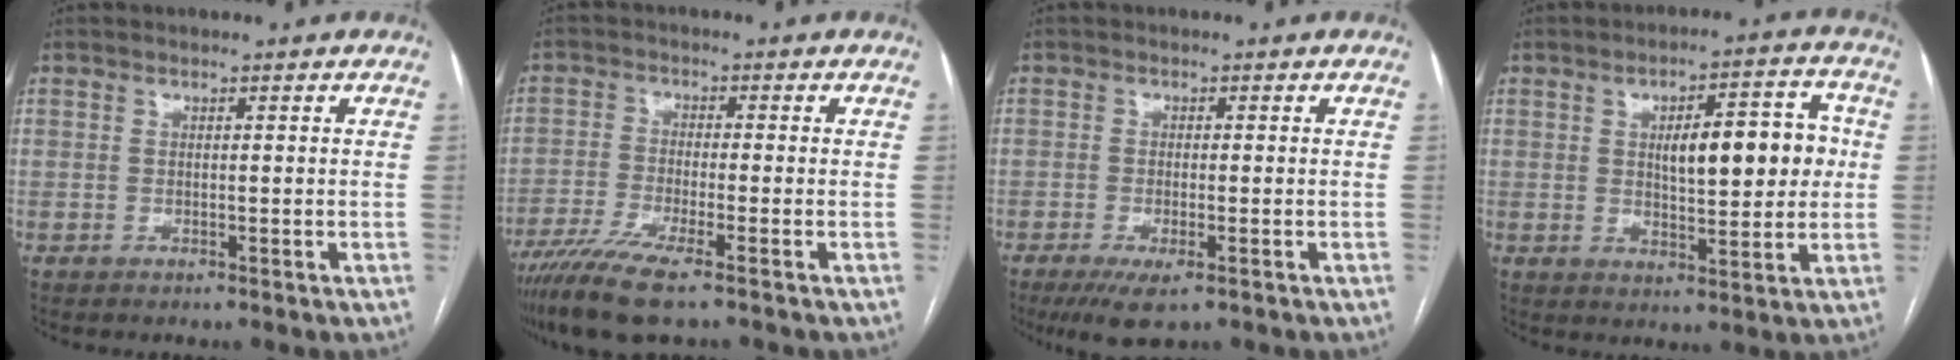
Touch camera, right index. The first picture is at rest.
{"total": 8.4, "force": [-6.0, 0.3, 5.9], "torque": [-0.111, -0.019, -0.108]}
{"total": 5.0, "force": [-2.9, 1.3, 3.9], "torque": [-0.065, -0.012, -0.043]}
{"total": 11.4, "force": [1.5, 3.8, 10.7], "torque": [-0.149, 0.025, 0.028]}